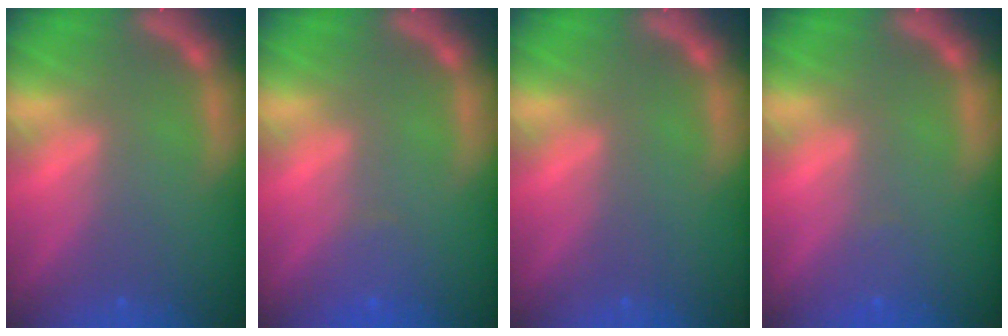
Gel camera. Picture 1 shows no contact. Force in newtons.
{"total": 1.4}
{"total": 0.0}
{"total": 1.0}